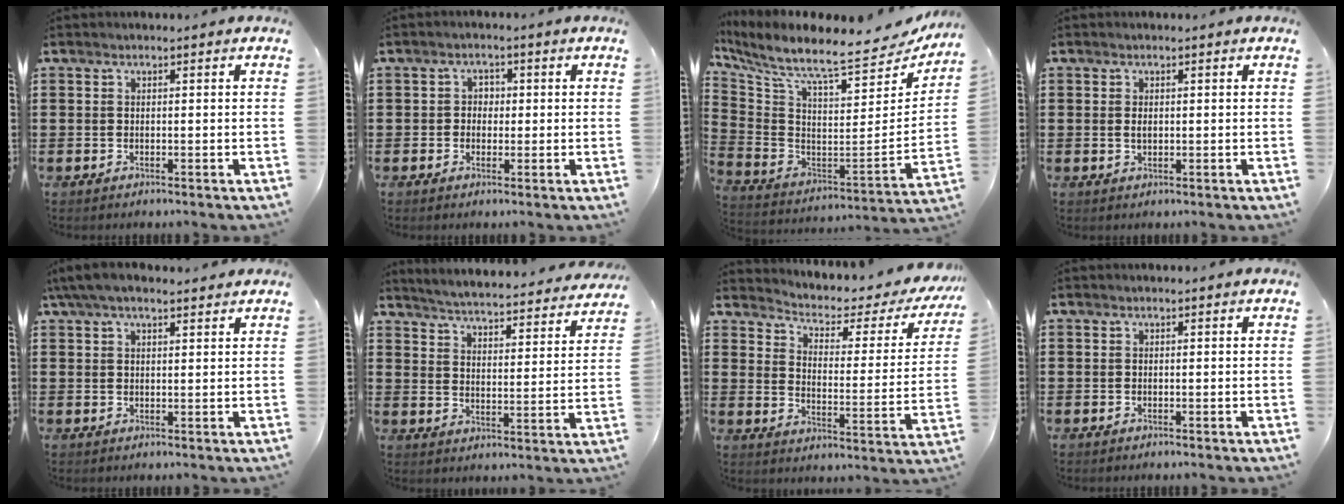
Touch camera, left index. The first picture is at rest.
{"total": 2.0, "force": [-0.2, 1.8, 0.9], "torque": [-0.024, 0.008, -0.009]}
{"total": 7.7, "force": [6.7, 0.3, 3.7], "torque": [-0.100, -0.076, 0.106]}
{"total": 1.3, "force": [0.2, 0.6, 1.1], "torque": [-0.024, 0.003, 0.002]}
{"total": 4.4, "force": [3.3, 1.2, 2.7], "torque": [-0.061, 0.004, 0.061]}
{"total": 4.1, "force": [4.0, -0.6, 0.6], "torque": [-0.036, -0.041, 0.062]}
{"total": 2.9, "force": [2.0, 1.1, 1.8], "torque": [-0.051, -0.019, 0.021]}
{"total": 0.0}